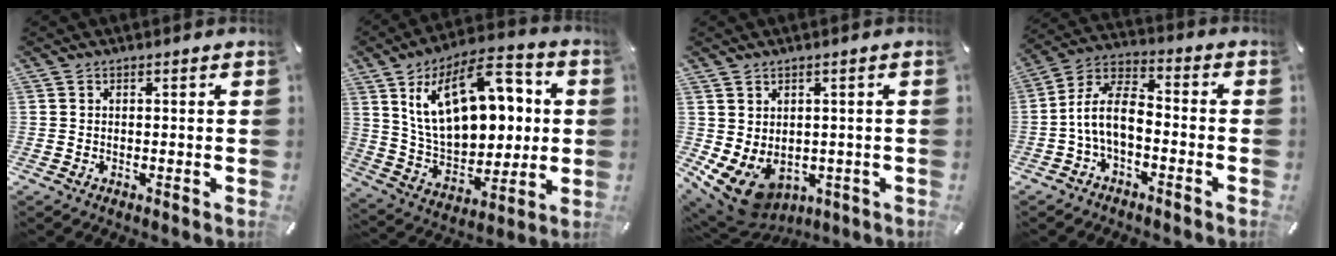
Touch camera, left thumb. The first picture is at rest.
{"total": 22.6, "force": [8.5, 13.8, 15.8], "torque": [-0.273, -0.036, 0.145]}
{"total": 8.0, "force": [-2.2, 6.4, 4.3], "torque": [-0.093, -0.008, -0.036]}
{"total": 10.0, "force": [-2.9, 5.5, 7.8], "torque": [-0.171, 0.005, -0.056]}